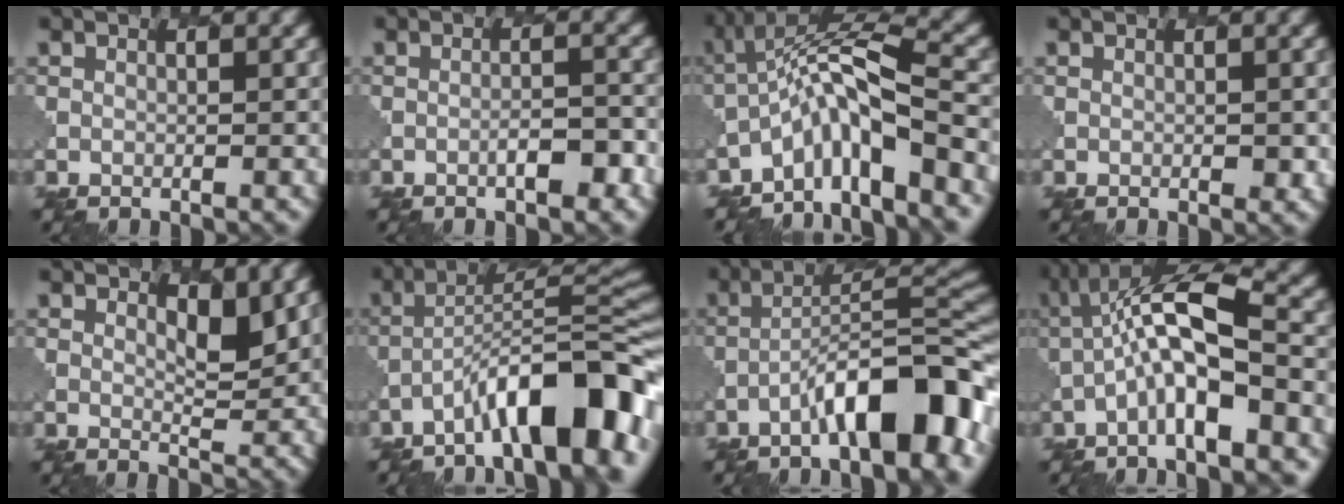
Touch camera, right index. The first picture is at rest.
{"total": 2.4, "force": [-1.3, 0.6, 2.0], "torque": [-0.033, 0.007, -0.017]}
{"total": 7.3, "force": [-3.8, 1.7, 6.0], "torque": [-0.108, 0.015, -0.070]}
{"total": 0.8, "force": [-0.3, 0.4, 0.6], "torque": [-0.012, -0.001, 0.001]}
{"total": 3.2, "force": [1.6, 1.1, 2.5], "torque": [-0.044, -0.012, 0.032]}
{"total": 11.3, "force": [-6.6, 2.9, 8.7], "torque": [-0.129, 0.021, -0.103]}
{"total": 9.7, "force": [-5.4, 2.4, 7.8], "torque": [-0.116, 0.023, -0.084]}
{"total": 7.5, "force": [-2.0, 1.7, 7.0], "torque": [-0.129, 0.024, -0.042]}